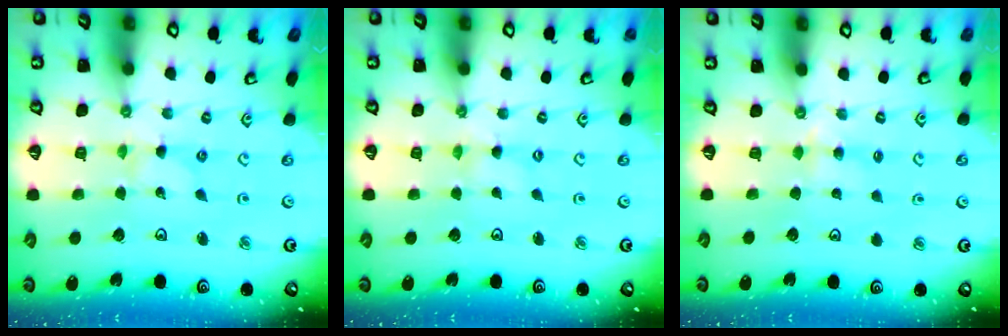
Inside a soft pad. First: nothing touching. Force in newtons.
{"total": 0.0}
{"total": 3.2, "press": 3.2, "slide": 0.5}